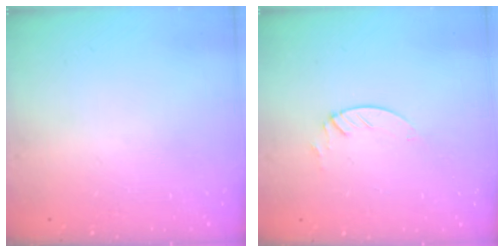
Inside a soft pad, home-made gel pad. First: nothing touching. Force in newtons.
{"total": 2.1, "press": 2.1, "slide": 0.2}